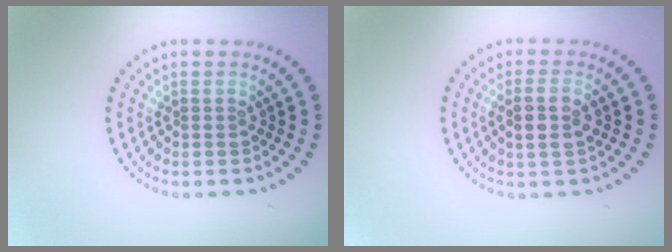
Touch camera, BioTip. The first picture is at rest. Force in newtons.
{"total": 2.6, "press": 2.4, "slide": 1.0}